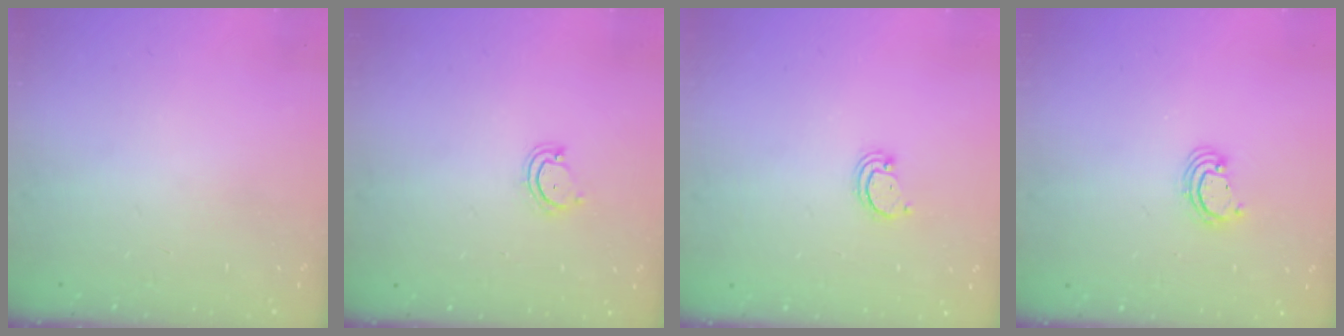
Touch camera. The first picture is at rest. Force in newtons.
{"total": 3.6, "press": 3.6, "slide": 0.3}
{"total": 2.2, "press": 2.2, "slide": 0.2}
{"total": 2.4, "press": 2.4, "slide": 0.1}